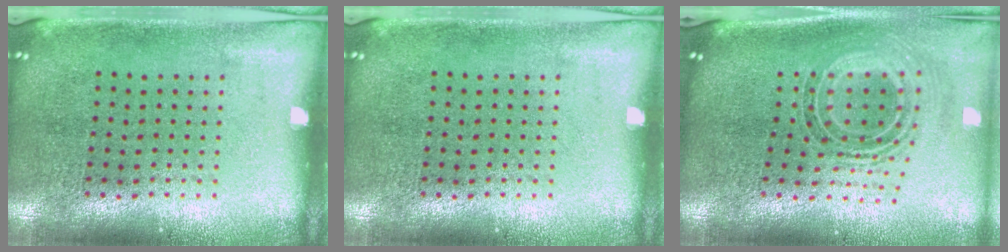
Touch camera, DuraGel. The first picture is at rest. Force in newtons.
{"total": 0.0}
{"total": 1.2, "press": 1.0, "slide": 0.7}